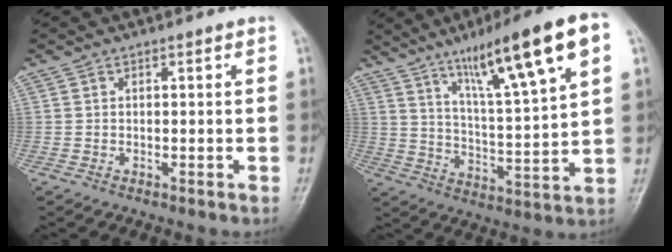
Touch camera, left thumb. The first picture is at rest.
{"total": 19.3, "force": [10.0, 2.8, 16.3], "torque": [-0.244, -0.027, 0.166]}